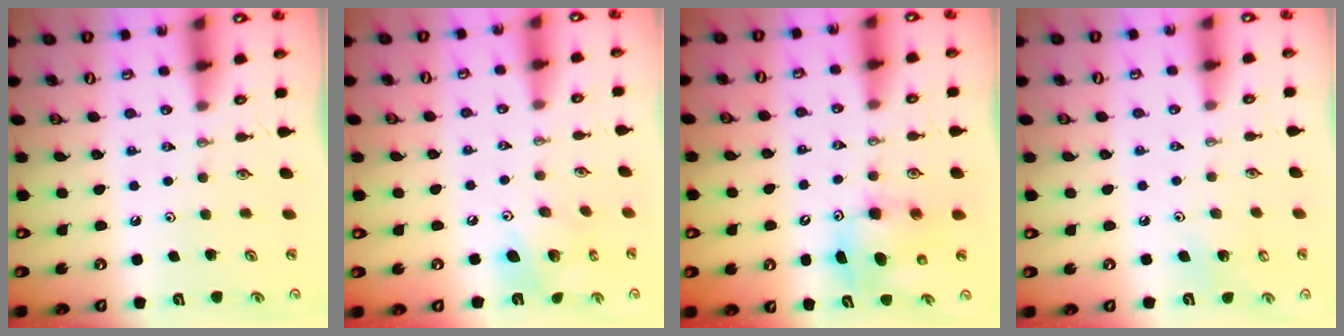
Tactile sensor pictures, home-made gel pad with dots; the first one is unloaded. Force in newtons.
{"total": 10.1, "press": 10.1, "slide": 0.9}
{"total": 8.3, "press": 8.0, "slide": 2.0}
{"total": 5.0, "press": 4.9, "slide": 0.4}